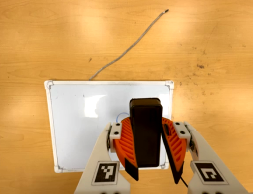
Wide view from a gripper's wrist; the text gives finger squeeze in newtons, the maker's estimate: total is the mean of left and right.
{"total": 9.8, "left": 9.4, "right": 10.1}